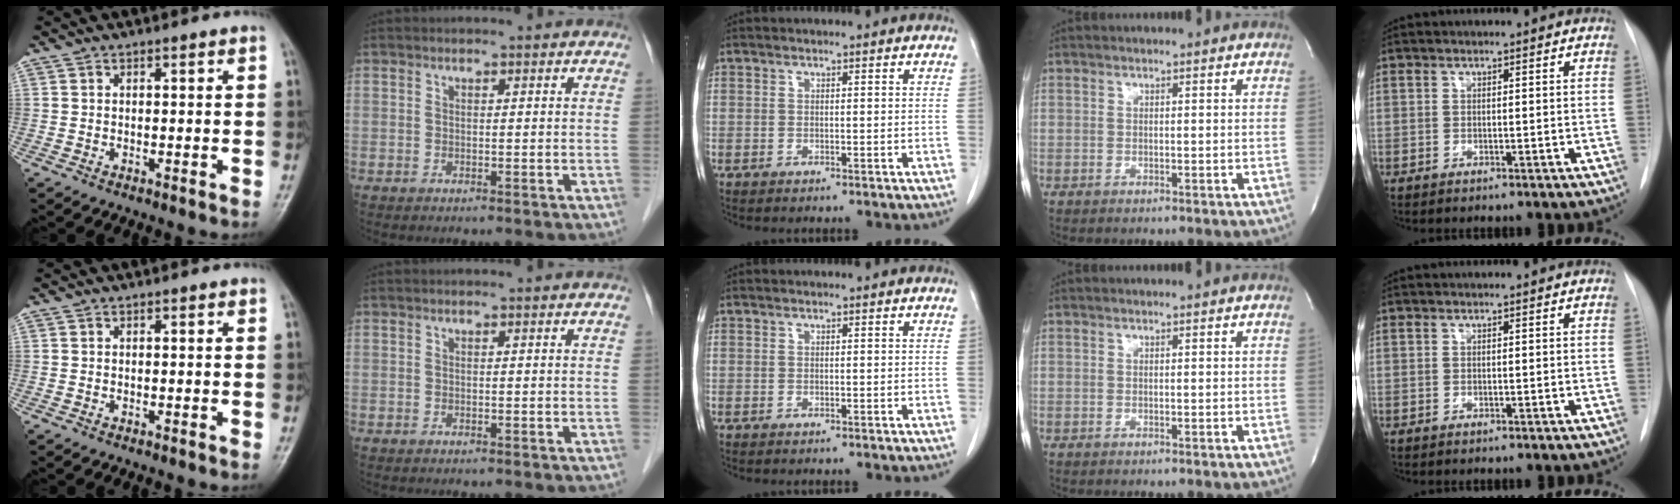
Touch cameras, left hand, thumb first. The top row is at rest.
{}